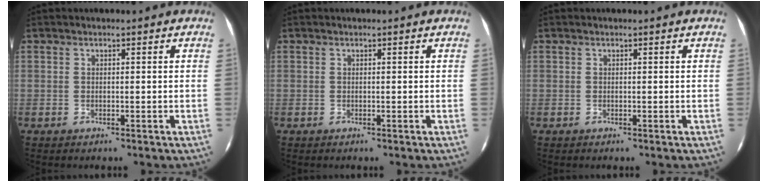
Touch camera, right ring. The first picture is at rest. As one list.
[{"total": 0.0}, {"total": 0.0}]